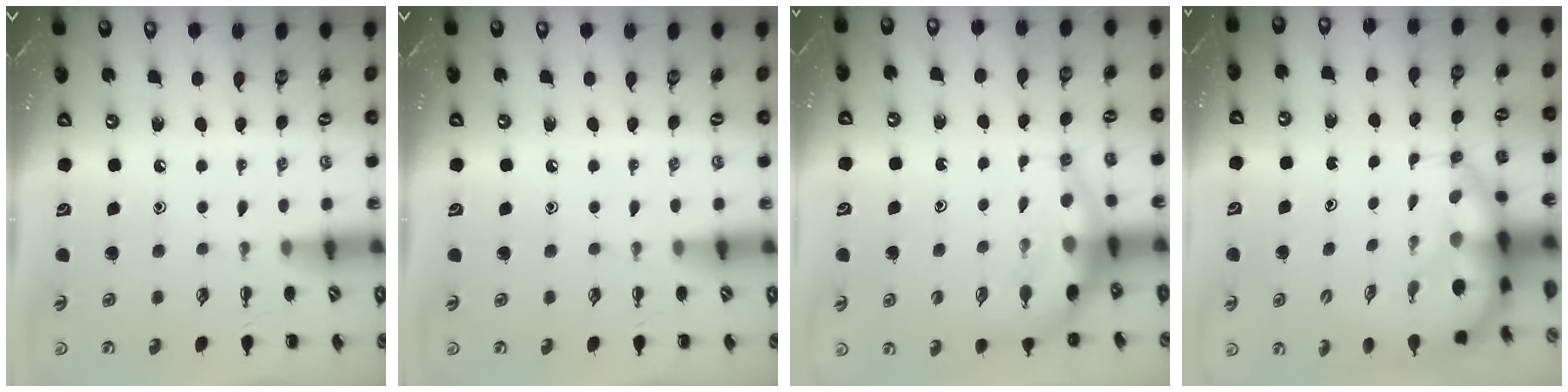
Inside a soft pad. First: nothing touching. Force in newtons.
{"total": 0.0}
{"total": 6.8, "press": 6.7, "slide": 1.6}
{"total": 6.8, "press": 6.6, "slide": 1.7}